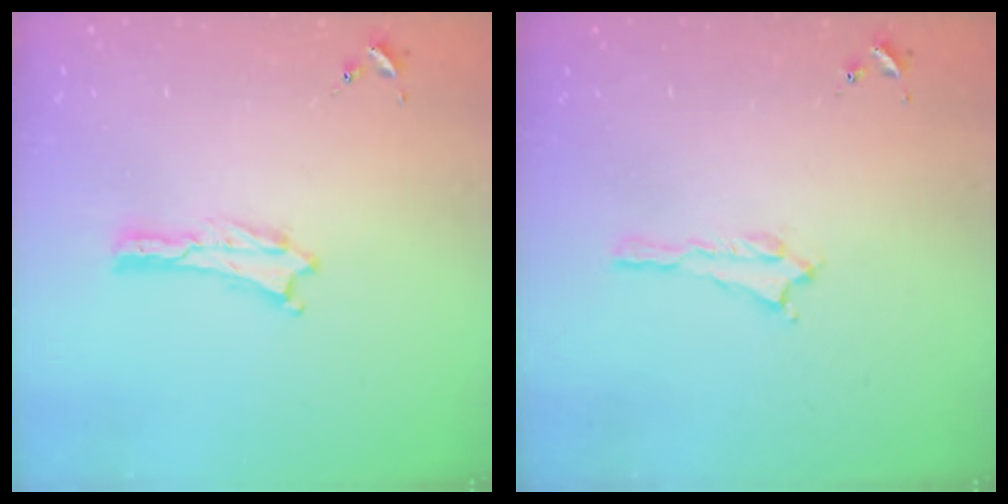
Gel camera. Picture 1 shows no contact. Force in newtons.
{"total": 0.6, "press": 0.6, "slide": 0.2}